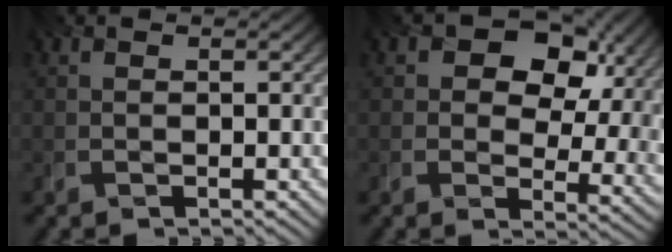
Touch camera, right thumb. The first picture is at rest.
{"total": 14.4, "force": [6.6, 9.1, 9.0], "torque": [-0.127, 0.017, 0.098]}